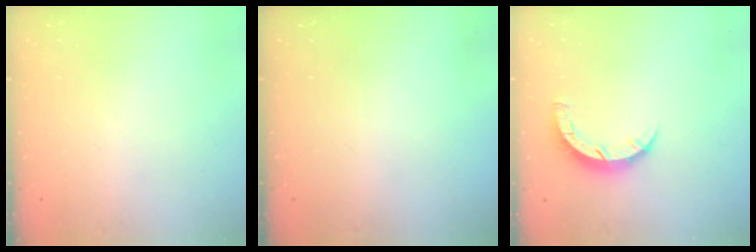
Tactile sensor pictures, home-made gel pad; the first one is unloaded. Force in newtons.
{"total": 0.0}
{"total": 5.5, "press": 5.5, "slide": 0.5}